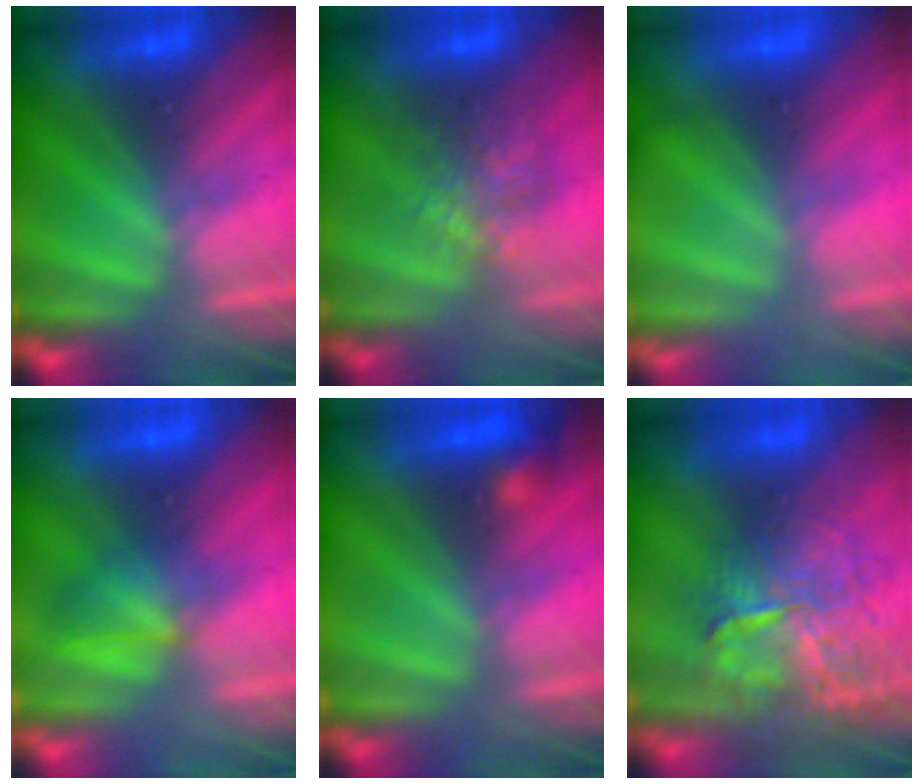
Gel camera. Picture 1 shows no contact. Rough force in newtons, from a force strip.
{"total": 4.6}
{"total": 2.1}
{"total": 1.3}
{"total": 3.0}
{"total": 8.7}